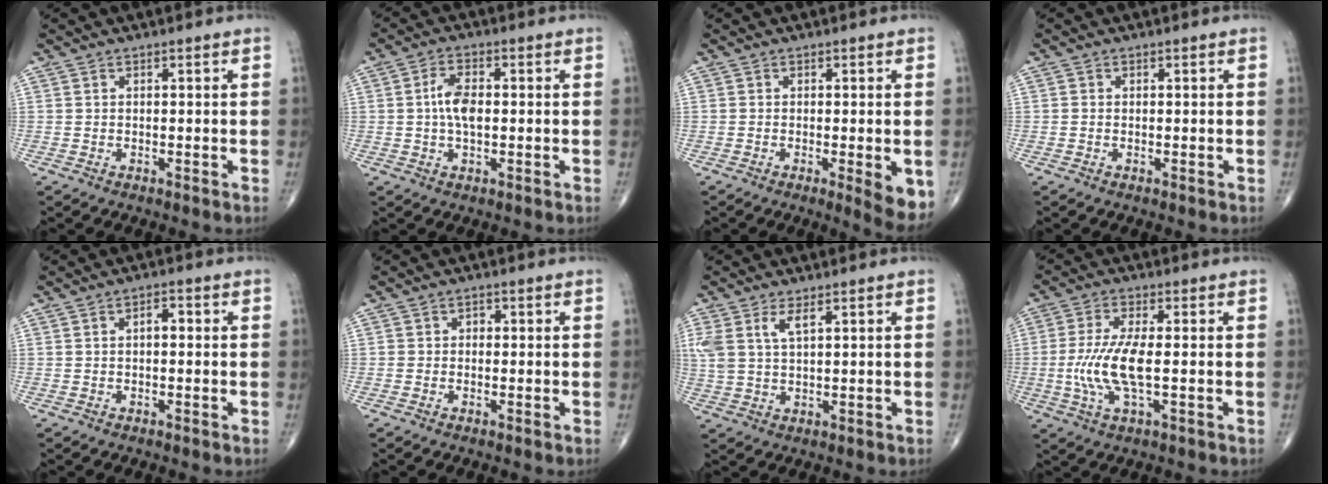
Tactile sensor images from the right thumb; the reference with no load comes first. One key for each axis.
{"total": 5.4, "fx": 0.0, "fy": 2.7, "fz": 4.6, "tx": -0.089, "ty": 0.008, "tz": -0.004}
{"total": 5.9, "fx": -1.6, "fy": 1.4, "fz": 5.5, "tx": -0.069, "ty": -0.014, "tz": -0.022}
{"total": 0.0}
{"total": 2.0, "fx": 0.0, "fy": 1.1, "fz": 1.7, "tx": -0.018, "ty": 0.009, "tz": -0.004}
{"total": 1.1, "fx": -0.2, "fy": 1.0, "fz": 0.5, "tx": 0.002, "ty": 0.004, "tz": -0.008}
{"total": 5.4, "fx": 2.4, "fy": 2.2, "fz": 4.3, "tx": -0.106, "ty": -0.001, "tz": 0.056}
{"total": 8.9, "fx": -0.8, "fy": 2.6, "fz": 8.5, "tx": -0.200, "ty": -0.001, "tz": -0.017}